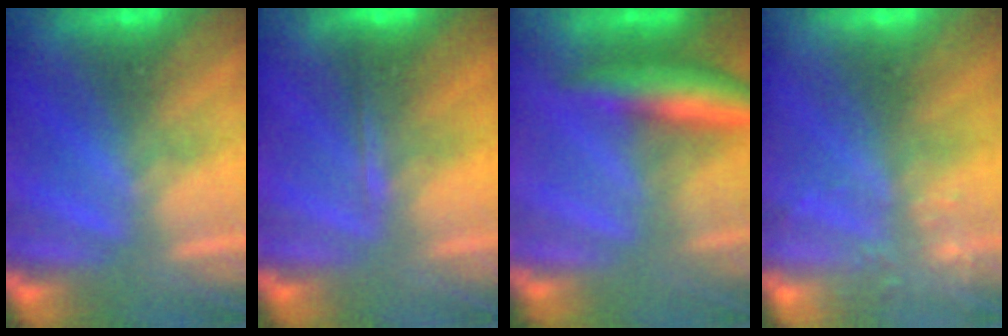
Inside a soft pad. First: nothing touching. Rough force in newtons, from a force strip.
{"total": 1.7}
{"total": 7.3}
{"total": 13.7}